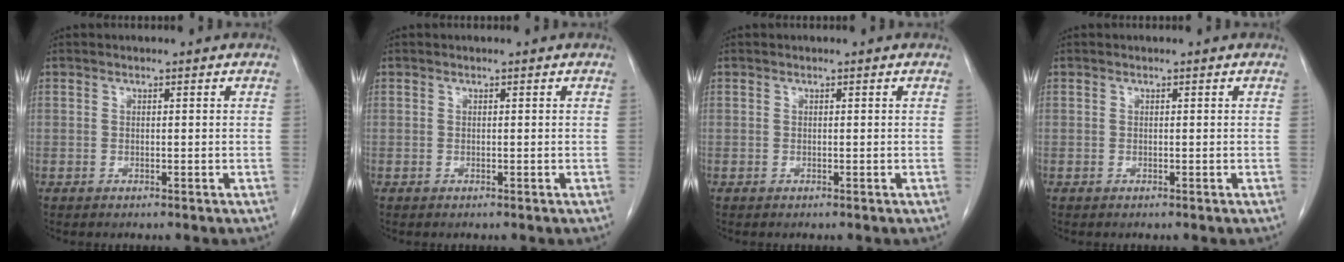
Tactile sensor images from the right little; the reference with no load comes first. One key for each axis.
{"total": 0.0}
{"total": 0.0}
{"total": 0.0}